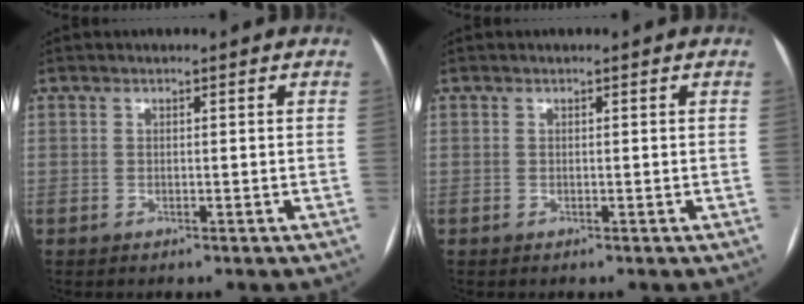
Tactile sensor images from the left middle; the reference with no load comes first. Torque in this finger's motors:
{"motor_torque": [0.00, 0.00, 0.00, 0.00]}